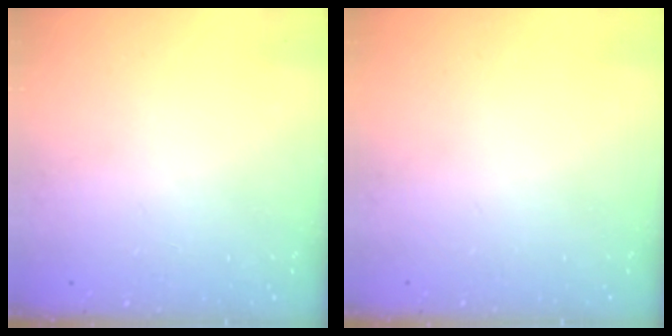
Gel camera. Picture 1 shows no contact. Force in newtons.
{"total": 0.0}